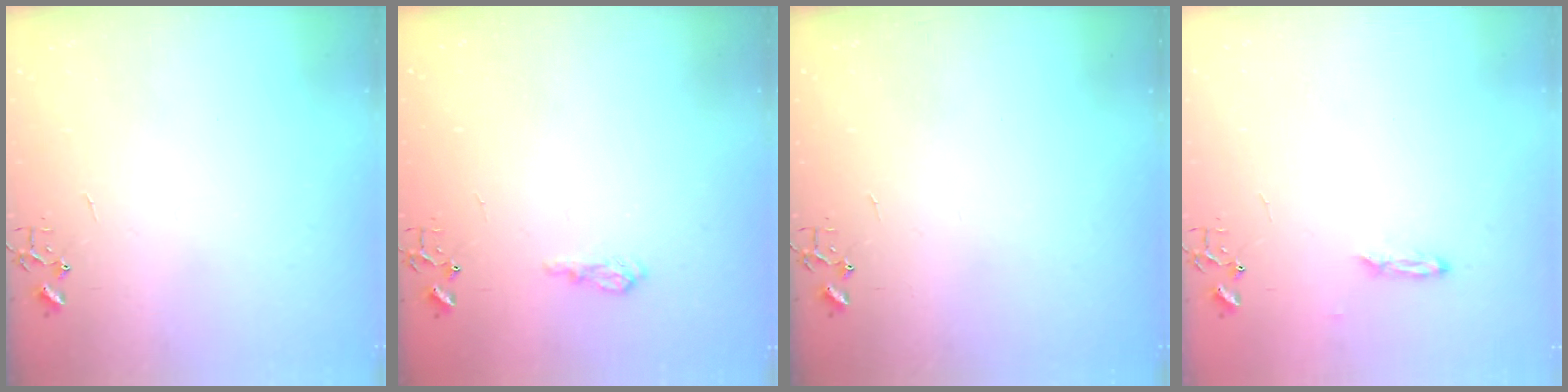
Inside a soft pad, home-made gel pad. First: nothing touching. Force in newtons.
{"total": 8.1, "press": 8.1, "slide": 1.0}
{"total": 0.0}
{"total": 2.3, "press": 2.2, "slide": 0.4}